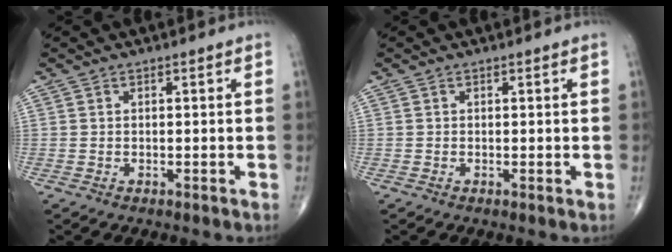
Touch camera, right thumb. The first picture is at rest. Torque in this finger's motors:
{"motor_torque": [-0.29, -0.20, 0.11, 0.06, 0.03]}